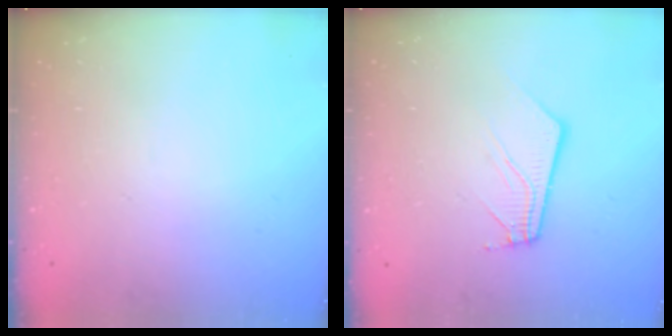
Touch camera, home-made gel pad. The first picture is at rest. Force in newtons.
{"total": 5.5, "press": 5.5, "slide": 0.4}